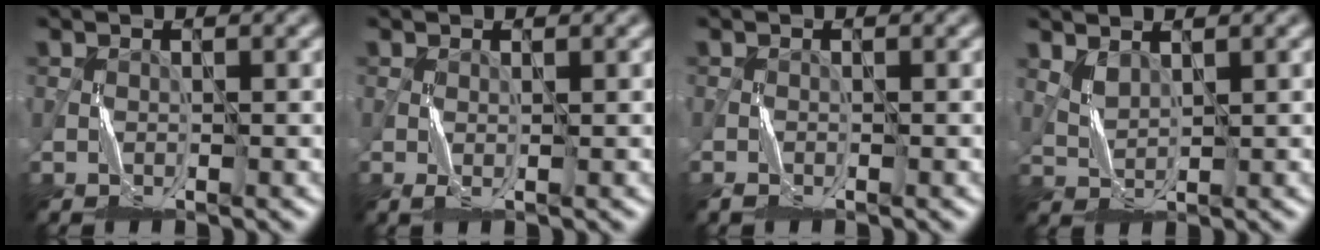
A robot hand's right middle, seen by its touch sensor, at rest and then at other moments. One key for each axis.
{"total": 0.6, "fx": 0.0, "fy": 0.1, "fz": 0.6, "tx": -0.018, "ty": 0.000, "tz": 0.003}
{"total": 1.2, "fx": -0.9, "fy": 0.4, "fz": 0.7, "tx": -0.019, "ty": -0.002, "tz": -0.019}
{"total": 1.4, "fx": 1.1, "fy": 0.5, "fz": 0.6, "tx": -0.021, "ty": -0.004, "tz": 0.030}